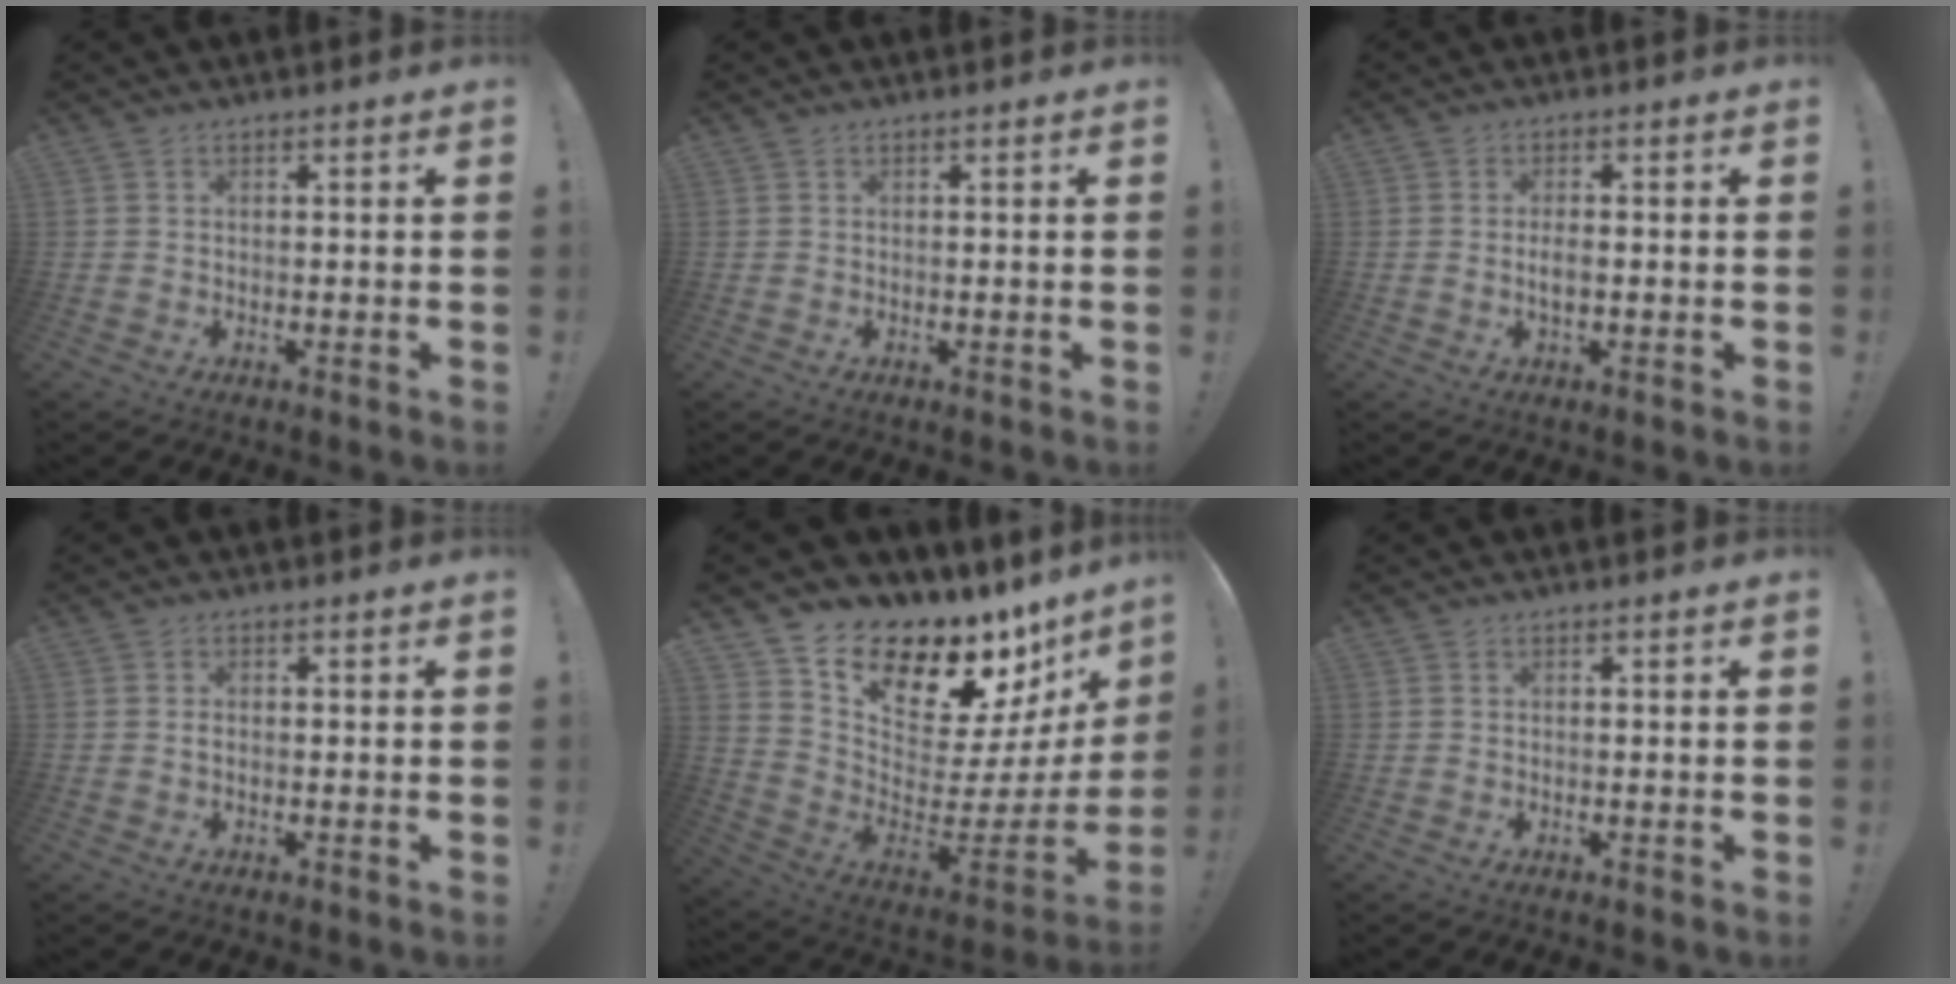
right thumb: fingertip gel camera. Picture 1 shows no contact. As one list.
[{"total": 0.0}, {"total": 2.9, "force": [-0.7, 1.1, 2.6], "torque": [-0.053, 0.002, -0.016]}, {"total": 0.7, "force": [-0.3, 0.2, 0.6], "torque": [-0.021, 0.004, -0.003]}, {"total": 14.7, "force": [10.6, 7.8, 6.6], "torque": [-0.088, -0.105, 0.205]}, {"total": 0.0}]